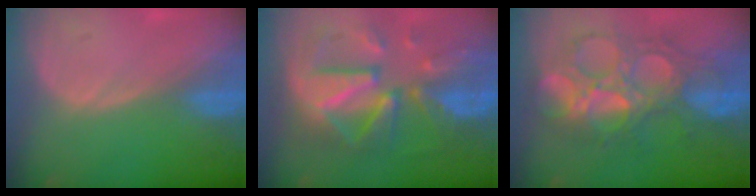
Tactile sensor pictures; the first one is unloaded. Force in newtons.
{"total": 12.2, "press": 12.1, "slide": 1.1}
{"total": 10.6, "press": 10.5, "slide": 0.7}